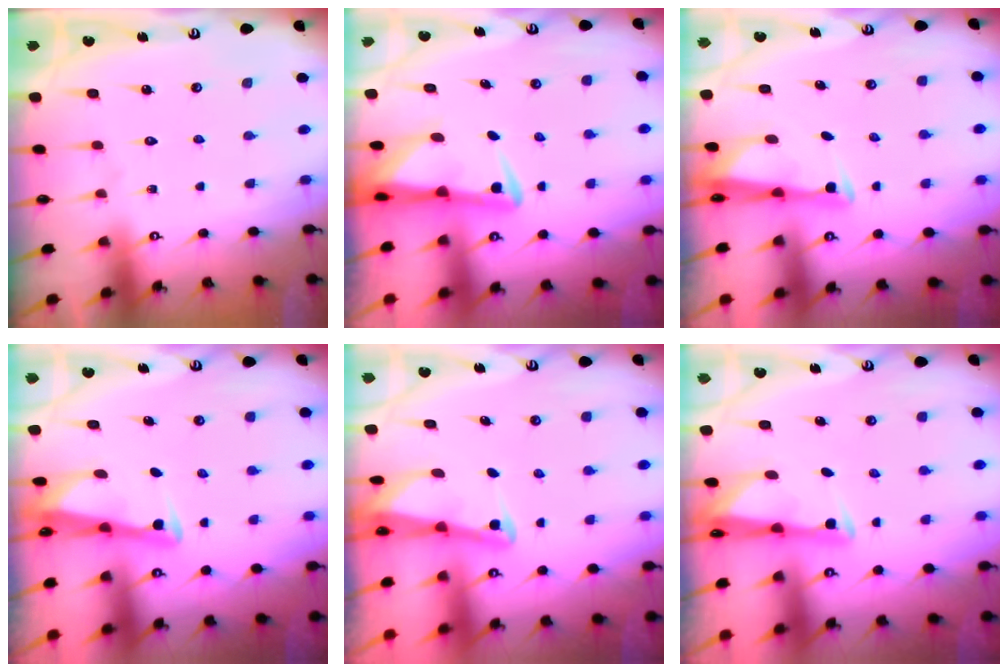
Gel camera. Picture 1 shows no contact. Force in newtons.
{"total": 3.4, "press": 3.3, "slide": 0.6}
{"total": 3.1, "press": 3.0, "slide": 0.8}
{"total": 3.1, "press": 3.1, "slide": 0.4}
{"total": 2.2, "press": 2.2, "slide": 0.3}
{"total": 2.7, "press": 2.7, "slide": 0.4}